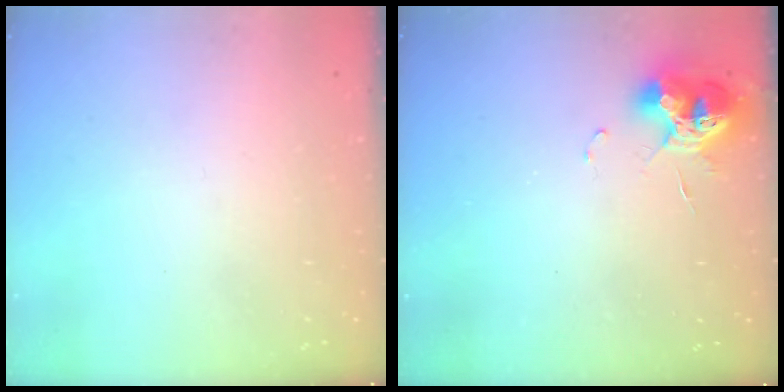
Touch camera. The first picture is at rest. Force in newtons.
{"total": 10.0, "press": 9.9, "slide": 0.9}